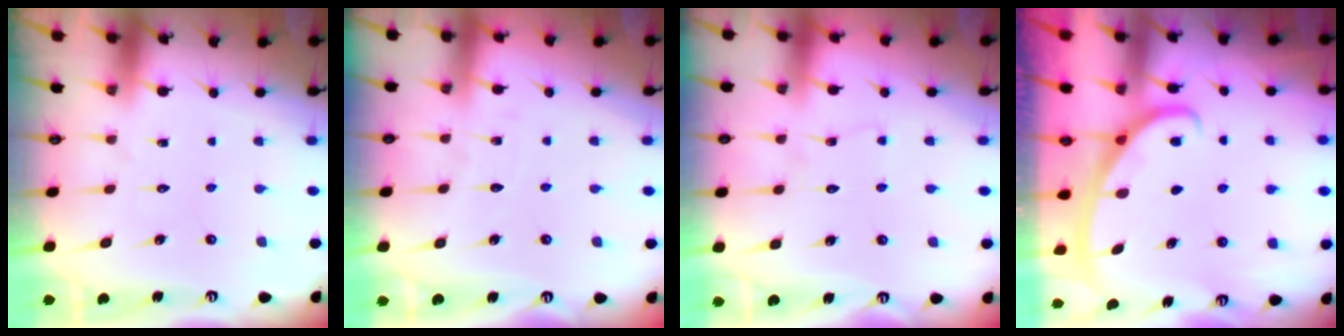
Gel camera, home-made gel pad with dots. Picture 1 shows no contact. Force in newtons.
{"total": 2.3, "press": 2.3, "slide": 0.3}
{"total": 4.5, "press": 4.5, "slide": 0.3}
{"total": 2.8, "press": 2.8, "slide": 0.4}